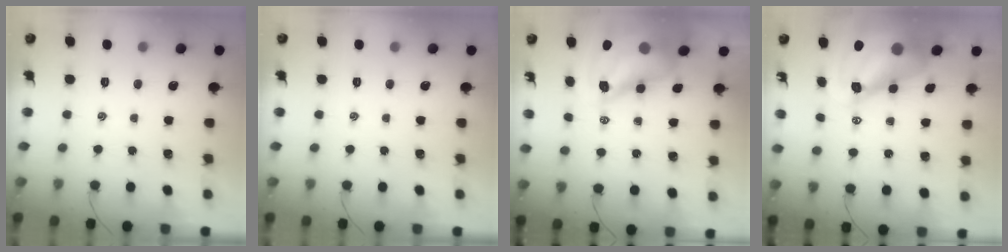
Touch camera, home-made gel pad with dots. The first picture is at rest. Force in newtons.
{"total": 0.0}
{"total": 12.7, "press": 12.2, "slide": 3.4}
{"total": 13.0, "press": 12.4, "slide": 4.0}